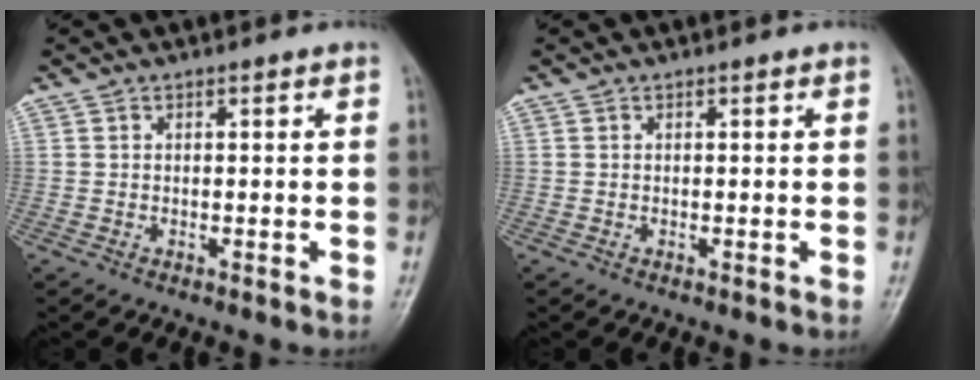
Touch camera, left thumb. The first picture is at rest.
{"total": 0.0}